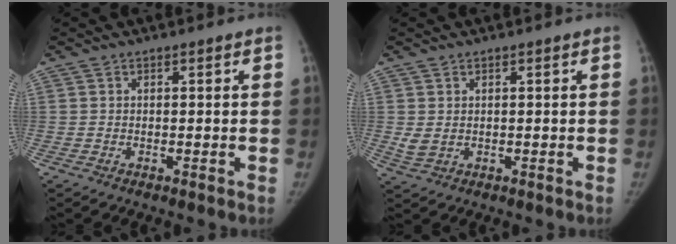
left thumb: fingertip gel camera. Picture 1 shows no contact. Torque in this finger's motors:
{"motor_torque": [0.07, 0.06, 0.48, -0.18, 0.03]}